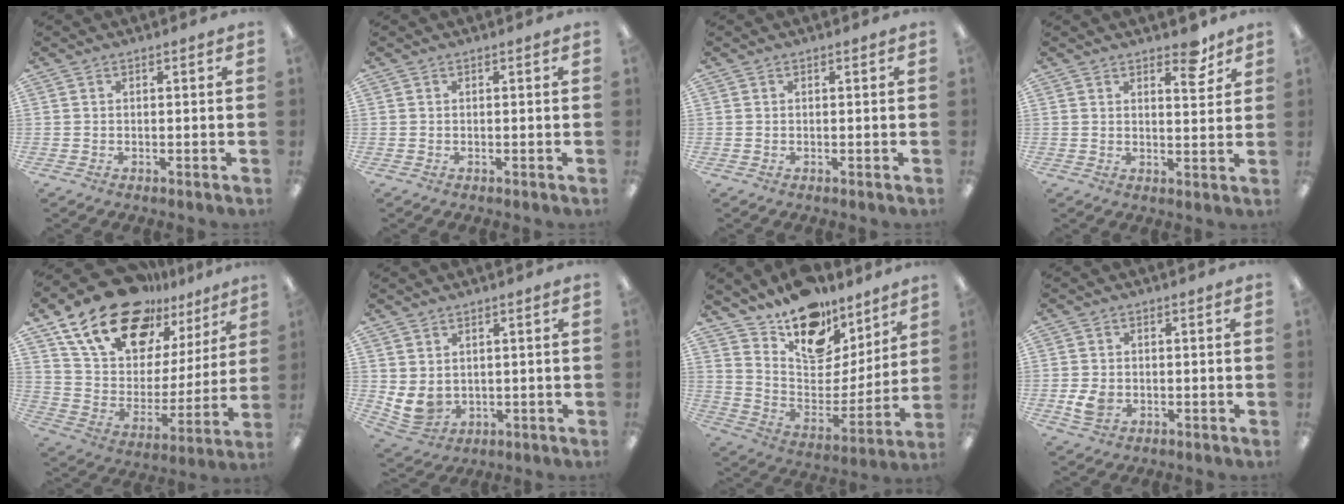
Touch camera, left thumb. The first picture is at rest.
{"total": 0.0}
{"total": 0.0}
{"total": 6.0, "force": [4.4, 2.5, 3.3], "torque": [-0.029, -0.025, 0.070]}
{"total": 21.8, "force": [15.9, 11.3, 9.9], "torque": [-0.184, -0.095, 0.290]}
{"total": 5.5, "force": [1.5, 4.4, 2.8], "torque": [-0.069, -0.011, 0.031]}
{"total": 16.0, "force": [12.2, 8.7, 5.6], "torque": [-0.098, -0.096, 0.221]}
{"total": 4.6, "force": [-1.1, 3.6, 2.7], "torque": [-0.056, -0.003, -0.021]}